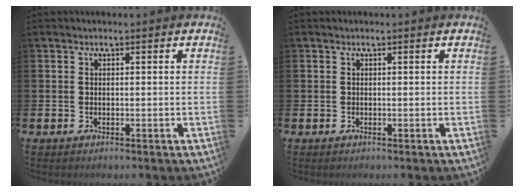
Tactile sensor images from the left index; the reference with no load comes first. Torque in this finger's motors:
{"motor_torque": [-0.10, 0.12, -0.01, -0.01]}